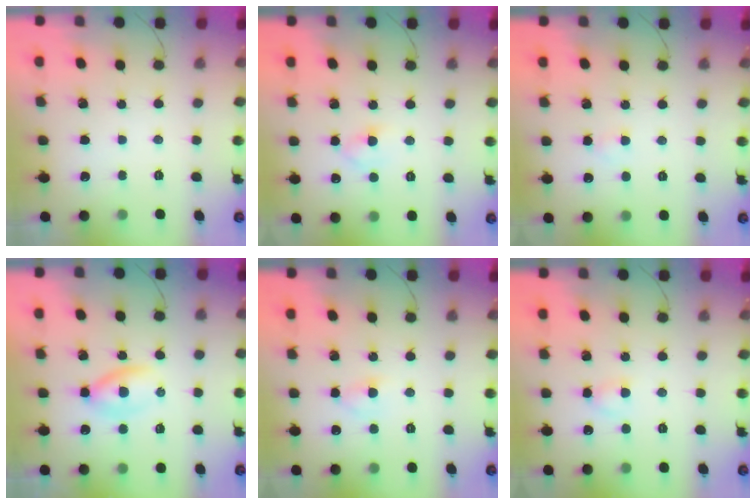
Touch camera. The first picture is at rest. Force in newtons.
{"total": 3.7, "press": 3.4, "slide": 1.4}
{"total": 1.3, "press": 1.1, "slide": 0.7}
{"total": 3.6, "press": 3.5, "slide": 0.7}
{"total": 3.9, "press": 3.6, "slide": 1.4}
{"total": 2.7, "press": 2.5, "slide": 1.0}